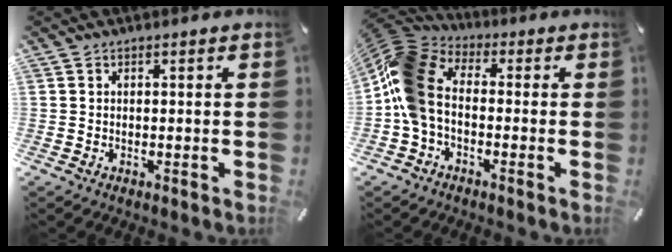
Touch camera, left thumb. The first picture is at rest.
{"total": 13.1, "force": [-2.3, 9.2, 9.0], "torque": [-0.200, 0.018, -0.046]}